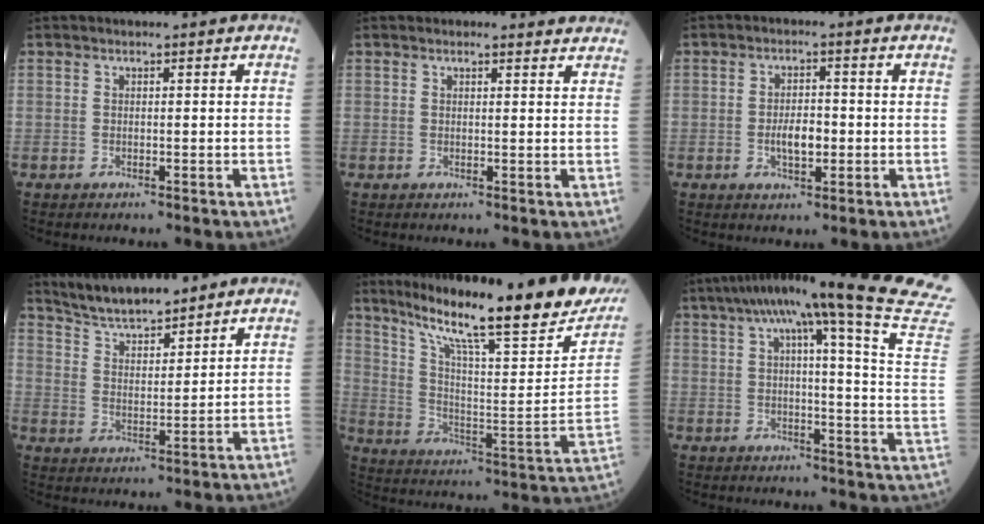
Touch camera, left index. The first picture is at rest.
{"total": 3.3, "force": [3.3, 0.6, 0.3], "torque": [-0.006, 0.000, 0.024]}
{"total": 4.1, "force": [-0.8, 1.8, 3.6], "torque": [-0.068, 0.001, -0.015]}
{"total": 9.2, "force": [8.3, 1.3, 3.6], "torque": [-0.069, 0.017, 0.155]}
{"total": 27.3, "force": [21.4, 2.1, 16.8], "torque": [-0.271, -0.051, 0.300]}
{"total": 26.6, "force": [21.6, -1.3, 15.5], "torque": [-0.214, -0.043, 0.260]}